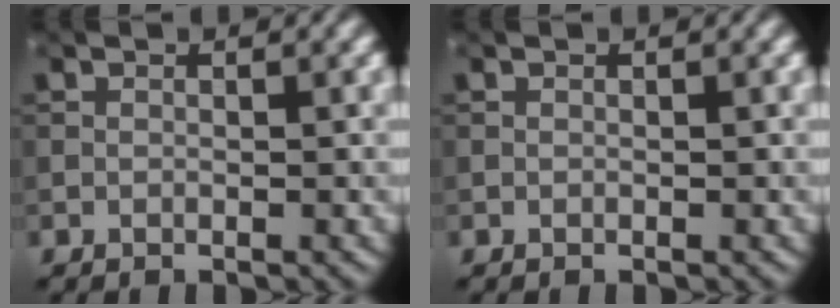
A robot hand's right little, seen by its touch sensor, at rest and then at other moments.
{"total": 0.0}